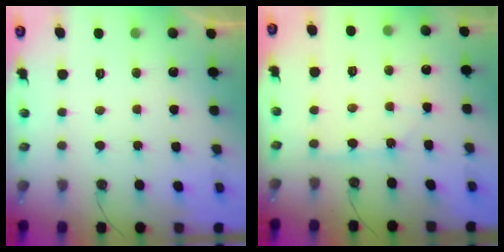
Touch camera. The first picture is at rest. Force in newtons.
{"total": 3.4, "press": 3.3, "slide": 0.4}